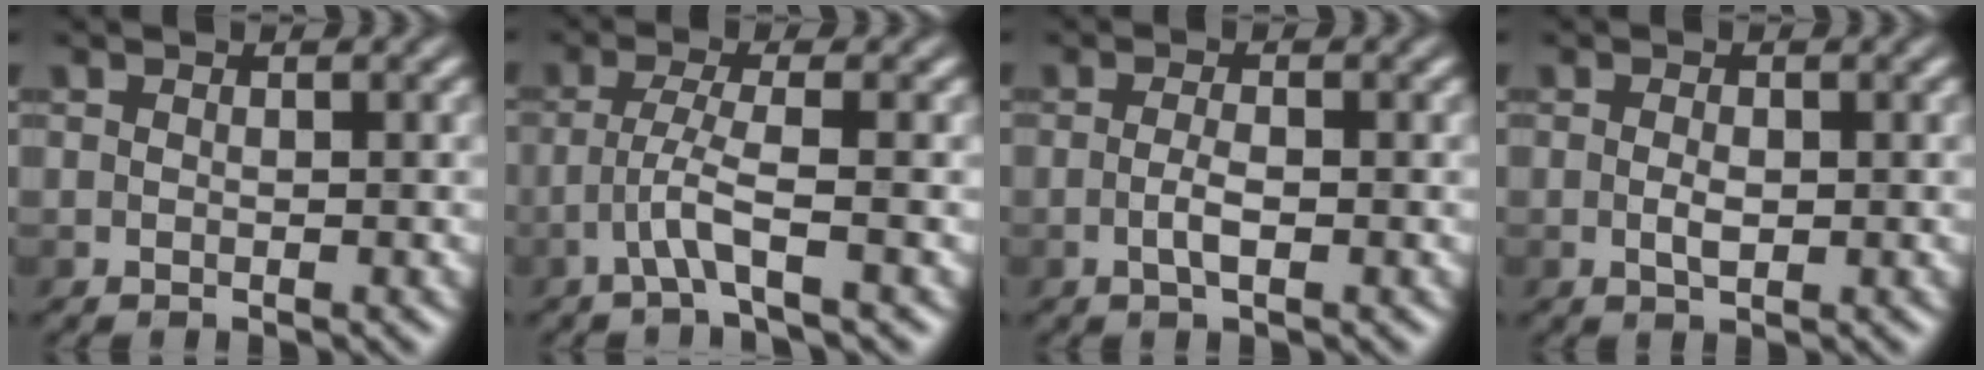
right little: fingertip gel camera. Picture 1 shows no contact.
{"total": 2.7, "force": [-1.4, -0.4, 2.2], "torque": [-0.052, 0.009, -0.034]}
{"total": 1.7, "force": [-0.6, 0.3, 1.5], "torque": [-0.033, 0.002, -0.012]}
{"total": 1.4, "force": [-0.2, 0.7, 1.2], "torque": [-0.025, 0.002, -0.001]}